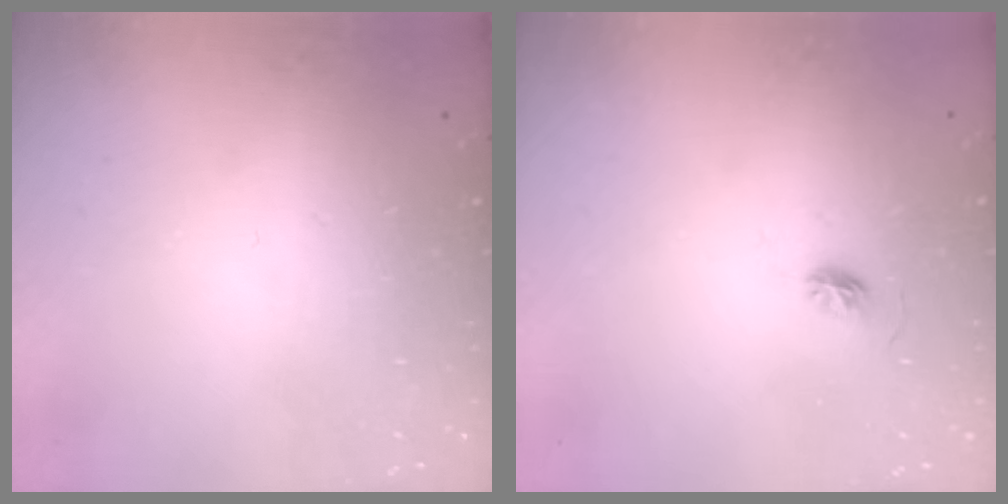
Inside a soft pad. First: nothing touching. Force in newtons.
{"total": 4.5, "press": 4.3, "slide": 1.4}